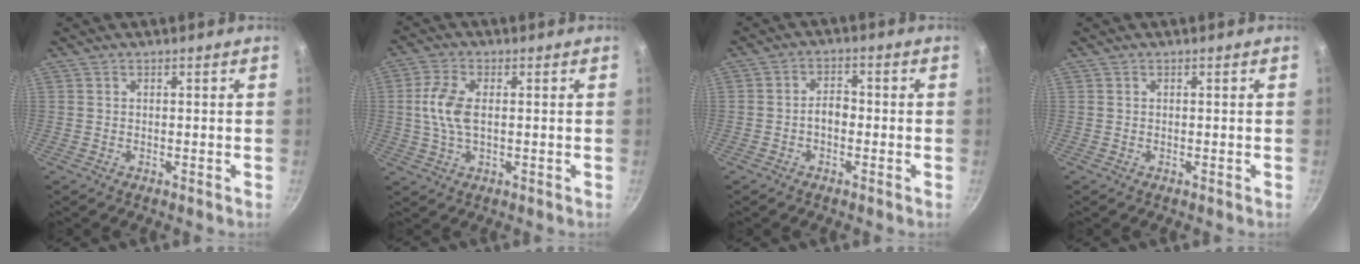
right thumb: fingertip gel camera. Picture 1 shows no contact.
{"total": 7.1, "force": [0.5, 3.7, 6.1], "torque": [-0.130, 0.007, 0.007]}
{"total": 3.4, "force": [-1.0, 2.3, 2.4], "torque": [-0.024, 0.019, -0.021]}
{"total": 0.0}